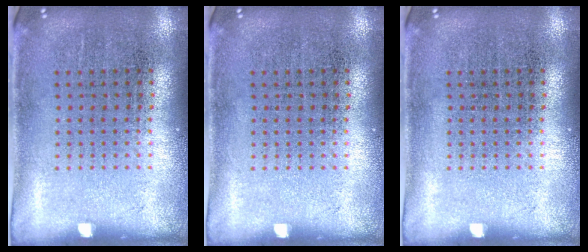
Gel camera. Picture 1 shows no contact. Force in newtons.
{"total": 0.0}
{"total": 0.0}